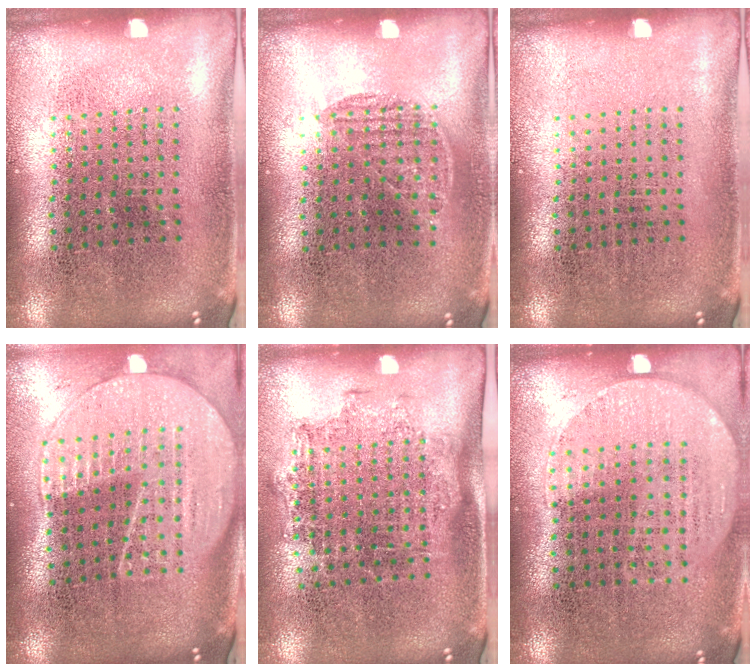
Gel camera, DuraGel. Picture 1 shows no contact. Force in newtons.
{"total": 0.8, "press": 0.5, "slide": 0.6}
{"total": 0.0}
{"total": 2.0, "press": 1.8, "slide": 0.9}
{"total": 1.3, "press": 1.0, "slide": 0.8}
{"total": 0.6, "press": 0.4, "slide": 0.5}